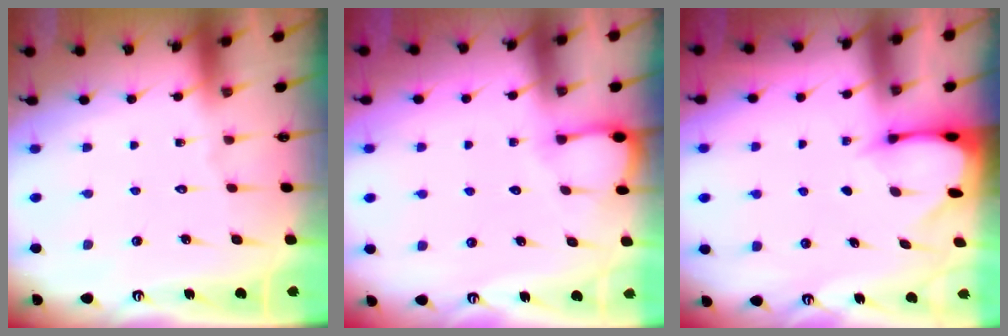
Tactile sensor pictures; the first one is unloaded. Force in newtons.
{"total": 3.2, "press": 3.2, "slide": 0.3}
{"total": 2.6, "press": 2.6, "slide": 0.3}